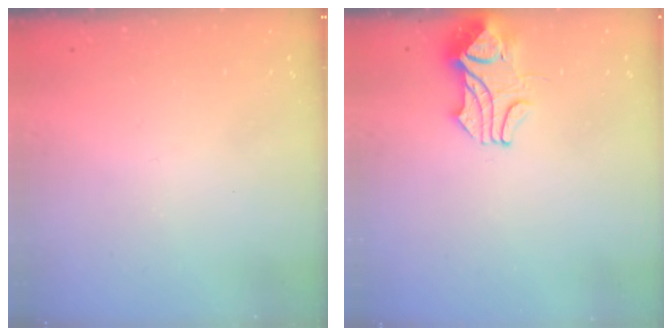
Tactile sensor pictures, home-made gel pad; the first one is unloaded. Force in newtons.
{"total": 2.1, "press": 2.0, "slide": 0.8}